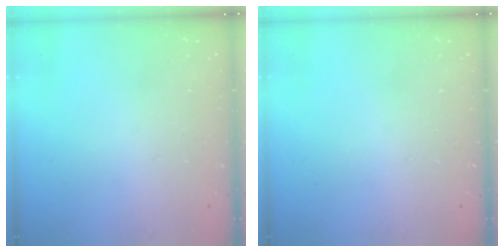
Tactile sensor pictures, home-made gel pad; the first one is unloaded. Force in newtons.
{"total": 0.0}